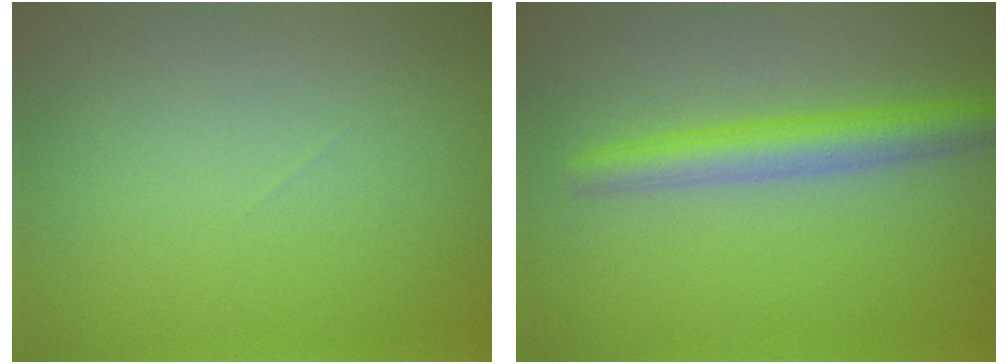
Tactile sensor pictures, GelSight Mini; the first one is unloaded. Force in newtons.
{"total": 3.9, "press": 3.9, "slide": 0.2}